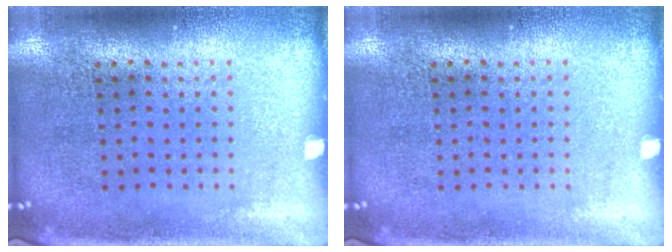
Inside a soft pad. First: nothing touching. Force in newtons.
{"total": 0.0}